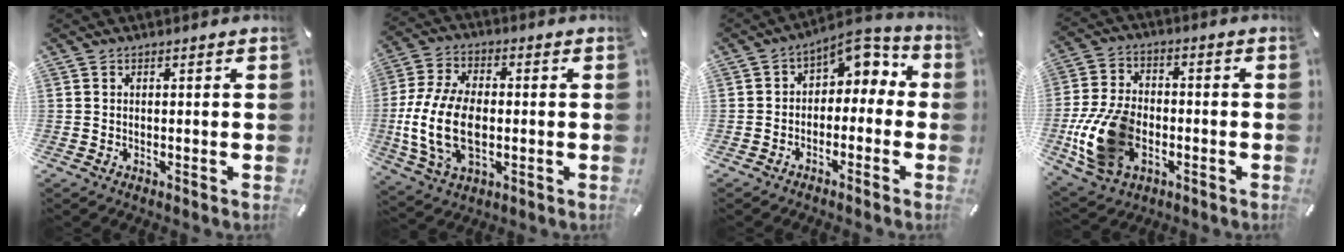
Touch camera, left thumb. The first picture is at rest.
{"total": 15.5, "force": [-2.3, 9.8, 11.8], "torque": [-0.265, 0.000, -0.042]}
{"total": 5.2, "force": [1.1, 4.5, 2.4], "torque": [-0.038, -0.008, 0.015]}
{"total": 15.9, "force": [-4.4, 11.0, 10.6], "torque": [-0.228, 0.020, -0.074]}